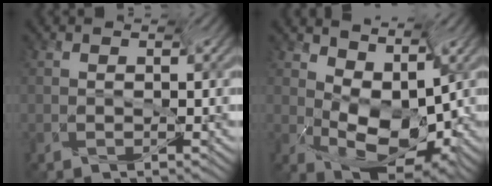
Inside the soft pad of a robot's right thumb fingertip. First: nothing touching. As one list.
[{"total": 7.1, "force": [-3.0, 3.9, 5.1], "torque": [-0.105, -0.006, -0.031]}]